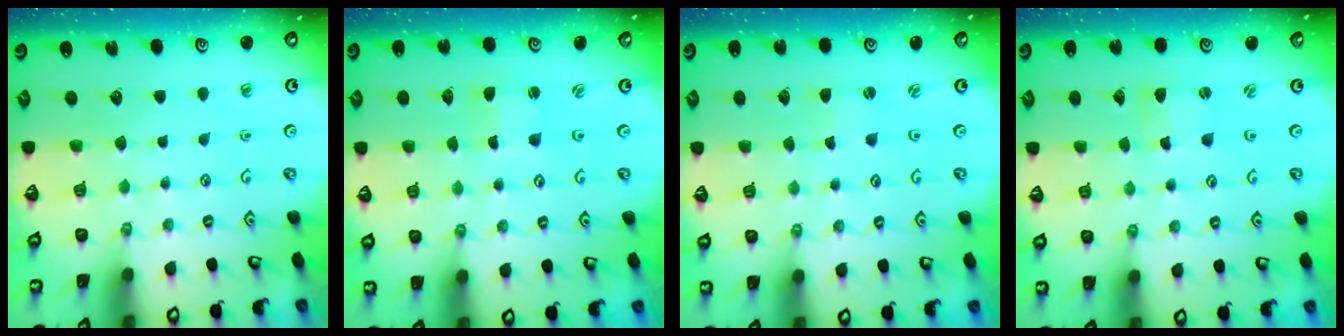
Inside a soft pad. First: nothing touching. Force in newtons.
{"total": 0.6, "press": 0.5, "slide": 0.2}
{"total": 0.9, "press": 0.8, "slide": 0.2}
{"total": 1.2, "press": 1.2, "slide": 0.1}